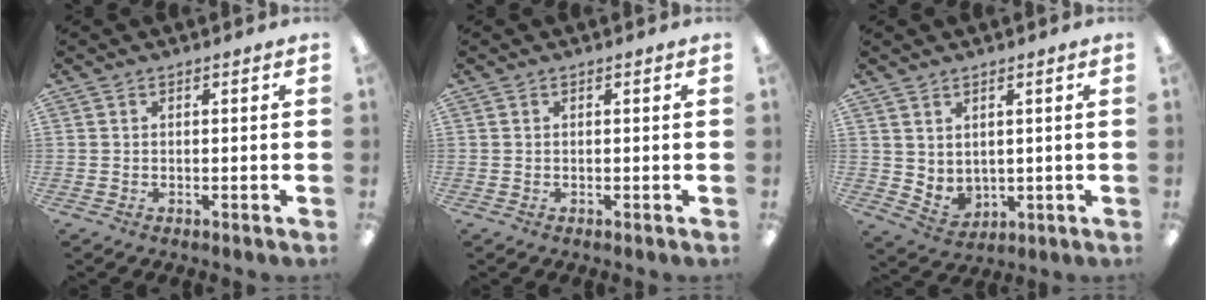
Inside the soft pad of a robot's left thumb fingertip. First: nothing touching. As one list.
[{"total": 0.0}, {"total": 3.8, "force": [2.7, 2.5, 1.0], "torque": [-0.019, -0.019, 0.053]}]